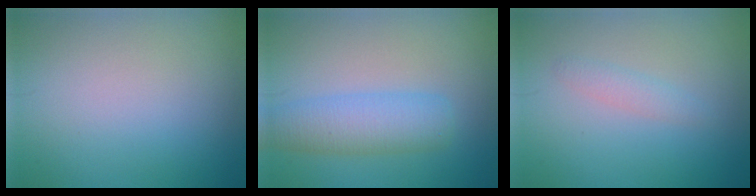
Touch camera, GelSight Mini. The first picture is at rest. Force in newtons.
{"total": 4.6, "press": 4.6, "slide": 0.2}
{"total": 1.3, "press": 1.3, "slide": 0.0}